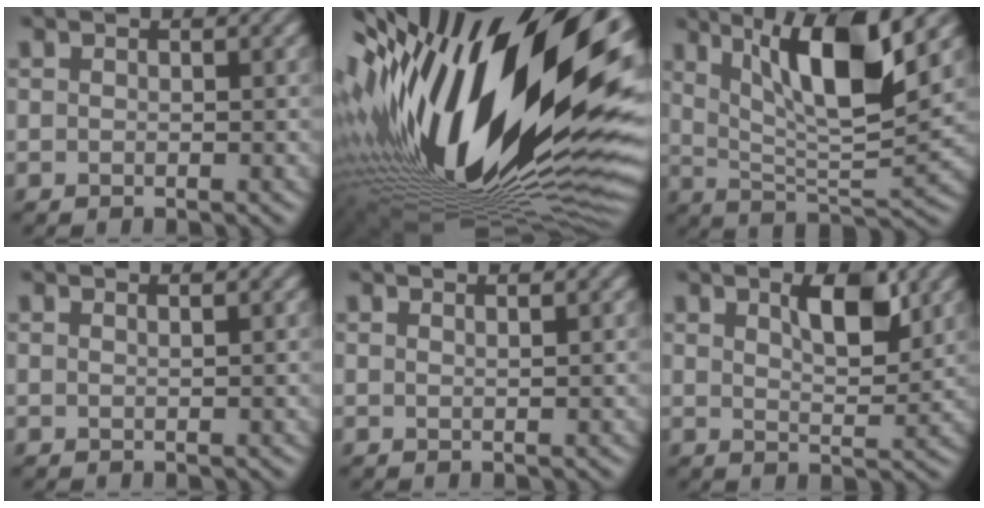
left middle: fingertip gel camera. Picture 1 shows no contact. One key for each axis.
{"total": 21.3, "fx": 3.1, "fy": 9.1, "fz": 19.0, "tx": -0.345, "ty": -0.041, "tz": 0.047}
{"total": 9.9, "fx": 4.3, "fy": 2.5, "fz": 8.5, "tx": -0.141, "ty": -0.005, "tz": 0.079}
{"total": 1.1, "fx": 0.8, "fy": 0.4, "fz": 0.6, "tx": 0.000, "ty": -0.004, "tz": 0.001}
{"total": 1.5, "fx": 1.0, "fy": 0.5, "fz": 0.9, "tx": 0.000, "ty": 0.000, "tz": 0.000}
{"total": 4.1, "fx": 2.1, "fy": 1.3, "fz": 3.3, "tx": -0.053, "ty": 0.000, "tz": 0.035}